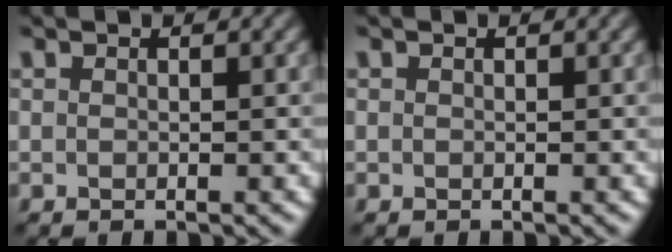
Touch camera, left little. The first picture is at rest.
{"total": 0.0}